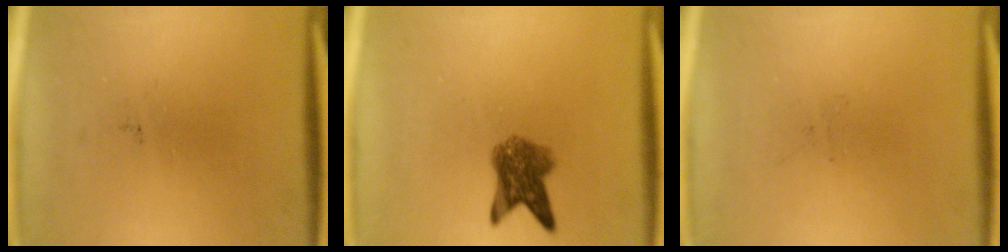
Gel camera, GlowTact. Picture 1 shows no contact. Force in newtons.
{"total": 5.2}
{"total": 0.0}